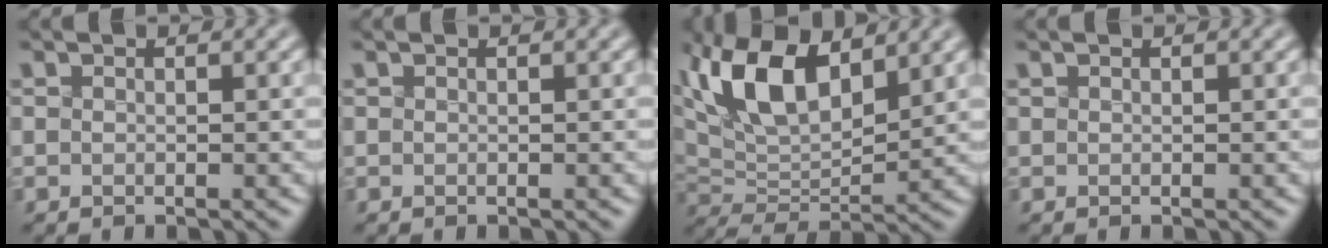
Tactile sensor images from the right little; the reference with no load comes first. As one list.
[{"total": 0.0}, {"total": 9.2, "force": [4.9, 3.8, 6.8], "torque": [-0.145, 0.018, 0.094]}, {"total": 0.0}]